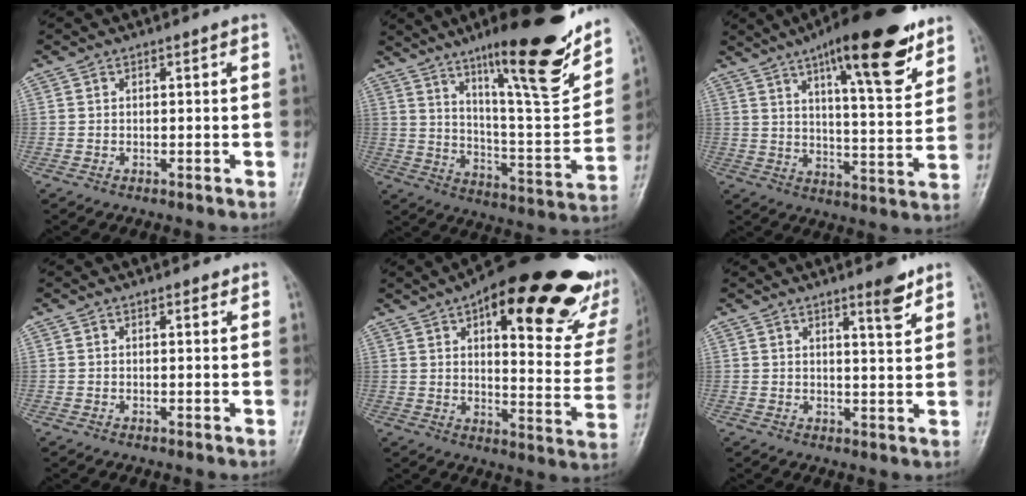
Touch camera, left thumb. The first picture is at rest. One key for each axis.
{"total": 24.6, "fx": 15.7, "fy": 4.9, "fz": 18.3, "tx": -0.242, "ty": -0.068, "tz": 0.251}
{"total": 20.3, "fx": 12.3, "fy": 5.4, "fz": 15.3, "tx": -0.198, "ty": -0.051, "tz": 0.185}
{"total": 1.2, "fx": 1.0, "fy": 0.5, "fz": 0.6, "tx": -0.005, "ty": -0.006, "tz": 0.011}
{"total": 32.3, "fx": 17.6, "fy": 11.7, "fz": 24.5, "tx": -0.273, "ty": -0.034, "tz": 0.239}
{"total": 4.9, "fx": 3.4, "fy": 0.8, "fz": 3.4, "tx": -0.043, "ty": -0.027, "tz": 0.049}